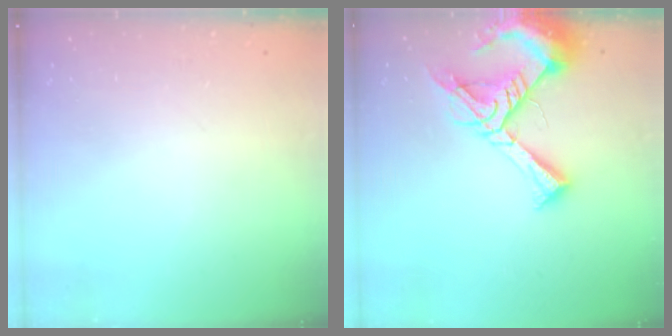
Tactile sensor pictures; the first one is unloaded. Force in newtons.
{"total": 13.9, "press": 13.9, "slide": 1.3}